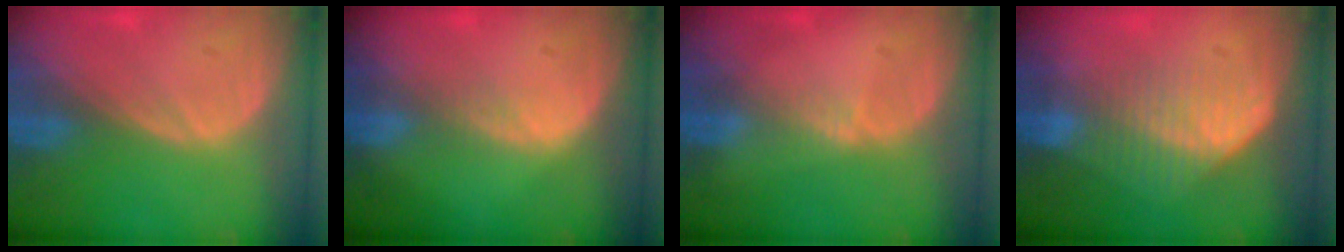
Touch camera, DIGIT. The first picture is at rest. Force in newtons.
{"total": 1.3, "press": 1.3, "slide": 0.1}
{"total": 0.8, "press": 0.8, "slide": 0.2}
{"total": 7.6, "press": 6.3, "slide": 4.2}